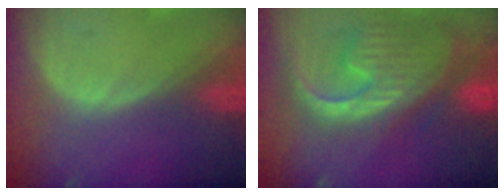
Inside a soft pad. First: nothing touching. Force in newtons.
{"total": 12.8, "press": 10.9, "slide": 6.6}